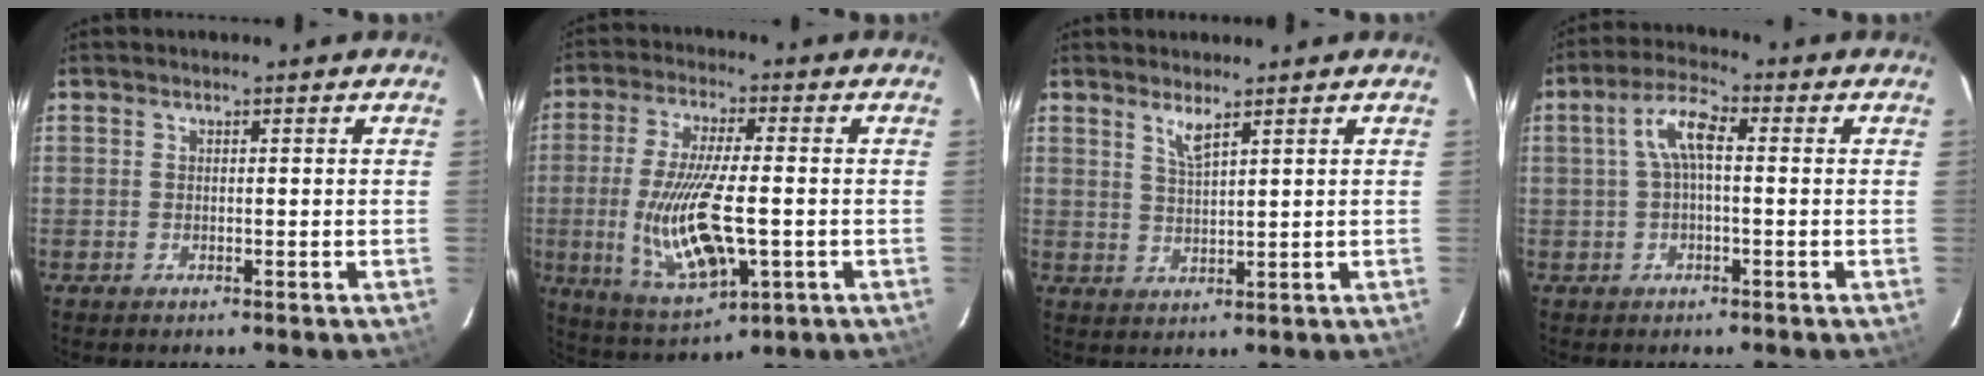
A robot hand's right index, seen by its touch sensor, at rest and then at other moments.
{"total": 16.0, "force": [-2.7, 5.2, 14.9], "torque": [-0.293, -0.021, -0.038]}
{"total": 2.9, "force": [2.2, 0.2, 2.0], "torque": [-0.040, -0.003, 0.041]}
{"total": 5.8, "force": [0.3, 2.0, 5.4], "torque": [-0.109, 0.019, 0.007]}